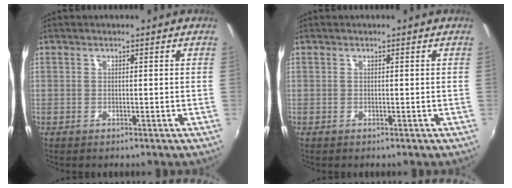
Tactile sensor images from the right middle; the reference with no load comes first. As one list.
[{"total": 0.0}]